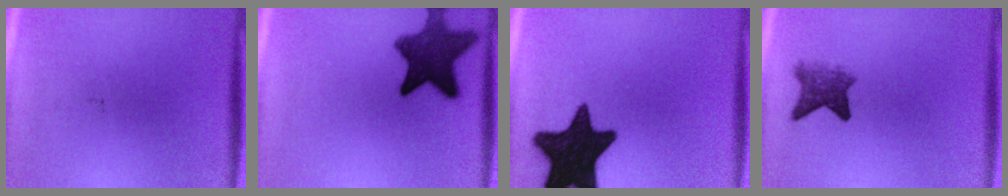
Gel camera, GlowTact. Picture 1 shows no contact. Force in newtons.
{"total": 11.5}
{"total": 17.6}
{"total": 4.5}